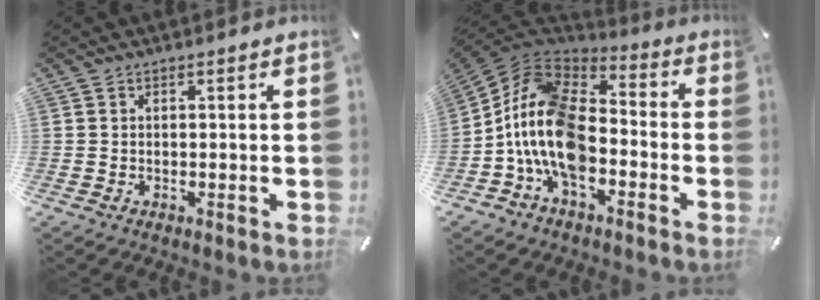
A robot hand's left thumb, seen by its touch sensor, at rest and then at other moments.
{"total": 17.9, "force": [-6.0, 11.2, 12.7], "torque": [-0.274, 0.022, -0.109]}